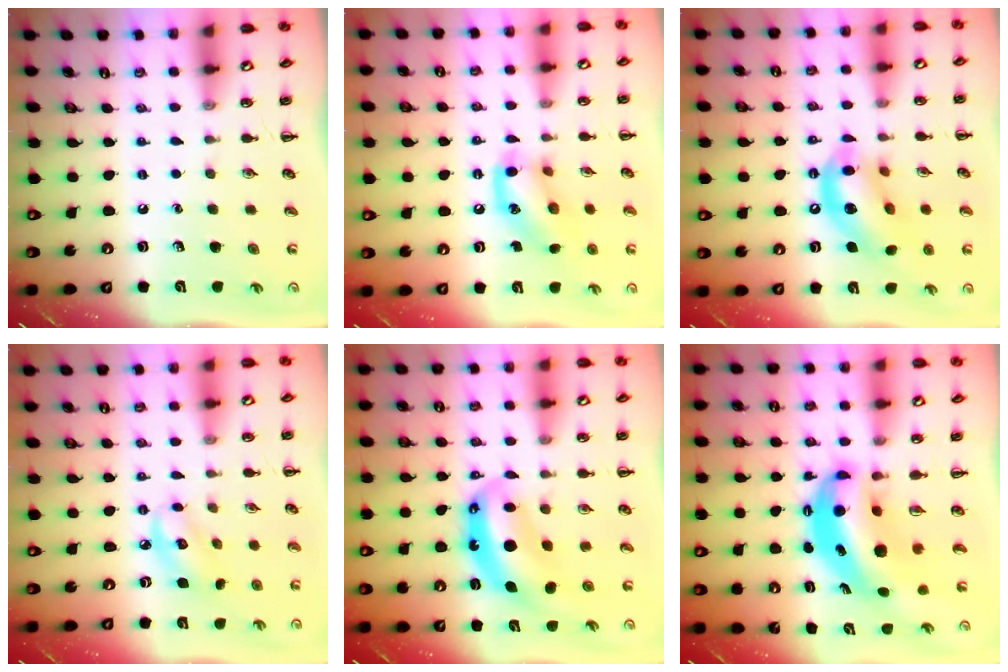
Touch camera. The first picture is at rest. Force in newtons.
{"total": 12.9, "press": 12.8, "slide": 1.9}
{"total": 13.5, "press": 13.1, "slide": 3.5}
{"total": 6.7, "press": 6.7, "slide": 0.3}
{"total": 8.6, "press": 8.4, "slide": 1.9}
{"total": 10.2, "press": 10.0, "slide": 2.2}